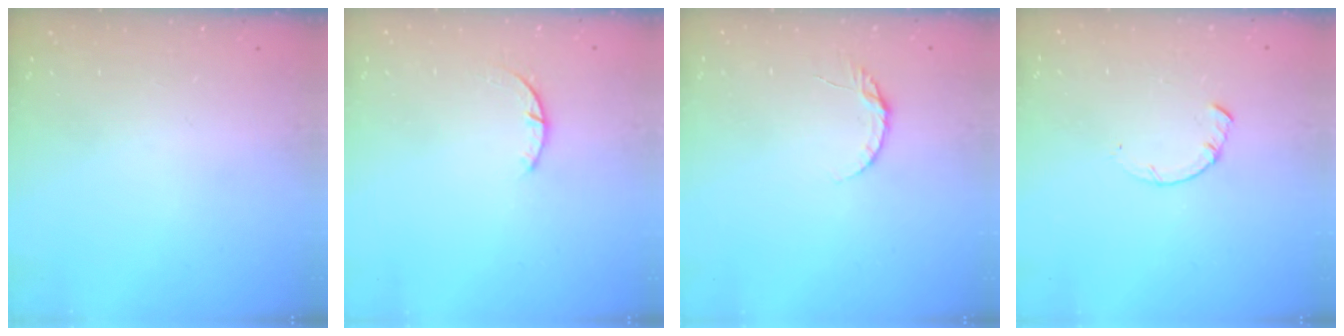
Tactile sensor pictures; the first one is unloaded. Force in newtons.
{"total": 1.2, "press": 1.2, "slide": 0.3}
{"total": 4.1, "press": 4.1, "slide": 0.5}
{"total": 1.4, "press": 1.4, "slide": 0.2}